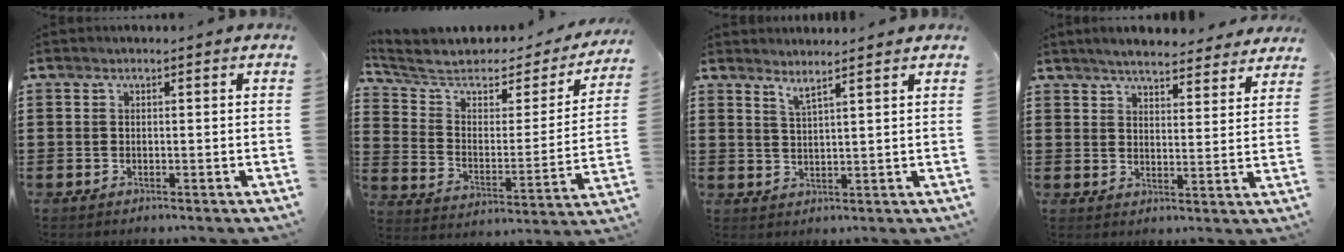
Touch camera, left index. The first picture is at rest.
{"total": 5.6, "force": [4.3, 2.3, 2.8], "torque": [-0.073, -0.034, 0.066]}
{"total": 3.1, "force": [2.8, -0.4, 1.2], "torque": [-0.030, -0.008, 0.051]}
{"total": 4.4, "force": [4.3, 0.2, 0.9], "torque": [-0.035, -0.021, 0.075]}